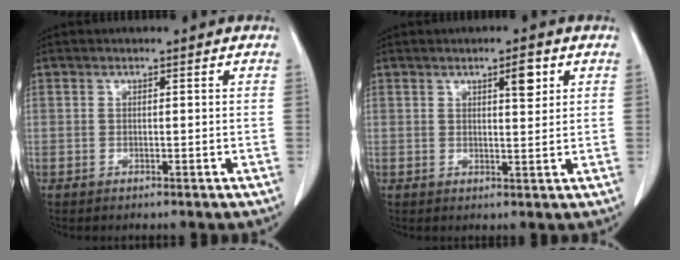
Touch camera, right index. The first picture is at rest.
{"total": 3.2, "force": [1.6, 0.7, 2.7], "torque": [-0.040, -0.004, 0.023]}